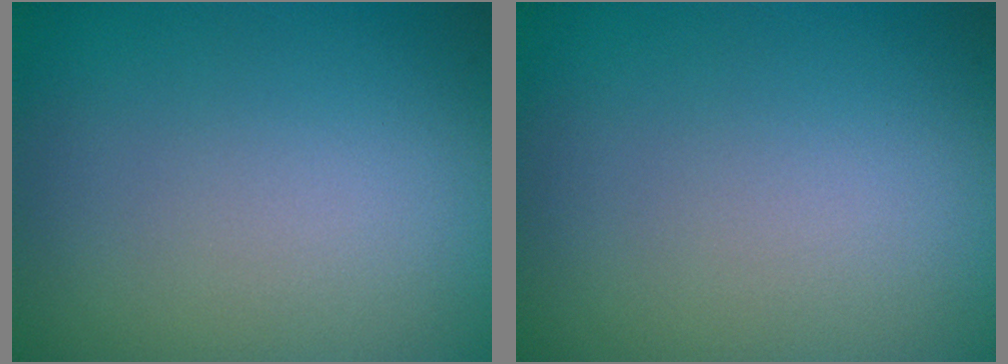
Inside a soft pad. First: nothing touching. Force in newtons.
{"total": 0.0}